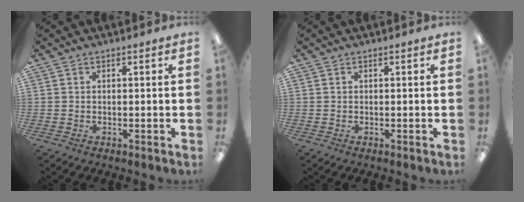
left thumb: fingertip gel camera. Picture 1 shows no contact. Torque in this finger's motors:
{"motor_torque": [0.00, 0.00, -0.14, 0.14, 0.00]}